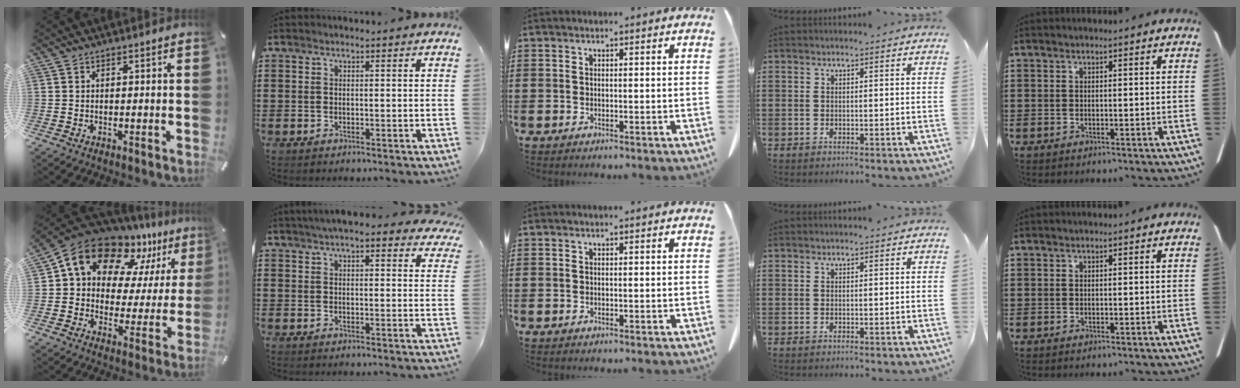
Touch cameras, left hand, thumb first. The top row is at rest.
{"thumb": {"total": 15.5, "force": [11.1, 9.4, 5.4], "torque": [-0.103, -0.091, 0.193]}, "index": {"total": 5.2, "force": [4.5, 0.7, 2.3], "torque": [-0.059, -0.004, 0.083]}}